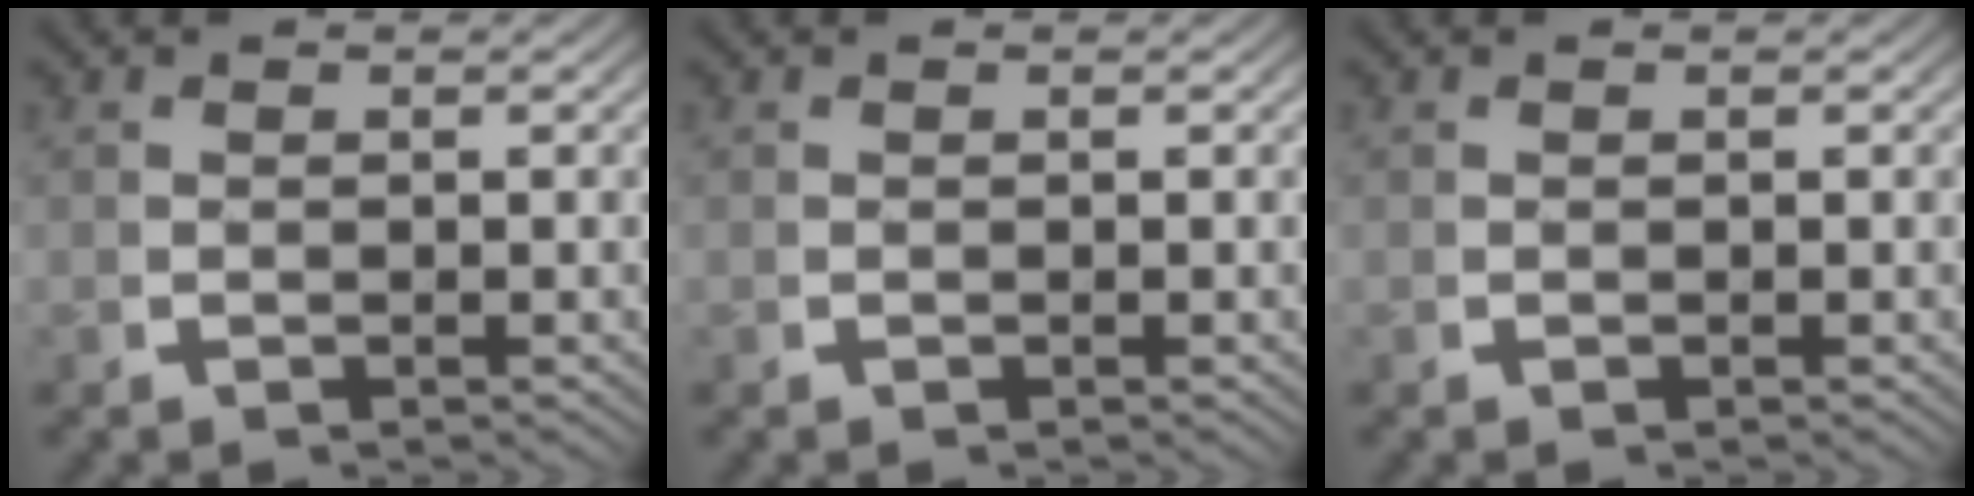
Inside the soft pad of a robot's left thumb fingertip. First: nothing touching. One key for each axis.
{"total": 0.0}
{"total": 0.0}